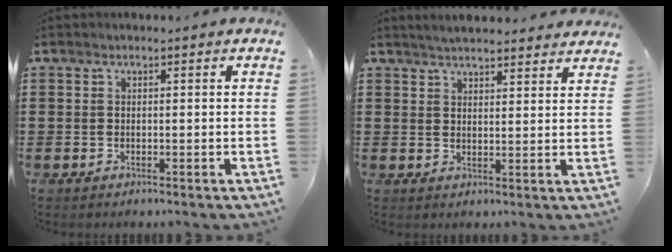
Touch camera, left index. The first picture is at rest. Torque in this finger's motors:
{"motor_torque": [1.39, -0.74, -0.34, -0.19]}